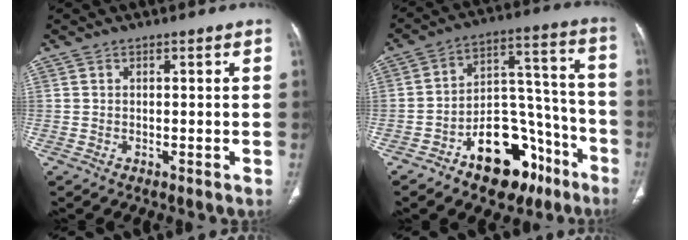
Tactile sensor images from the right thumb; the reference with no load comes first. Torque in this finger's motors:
{"motor_torque": [2.83, 0.13, 1.13, -0.98, 0.07]}